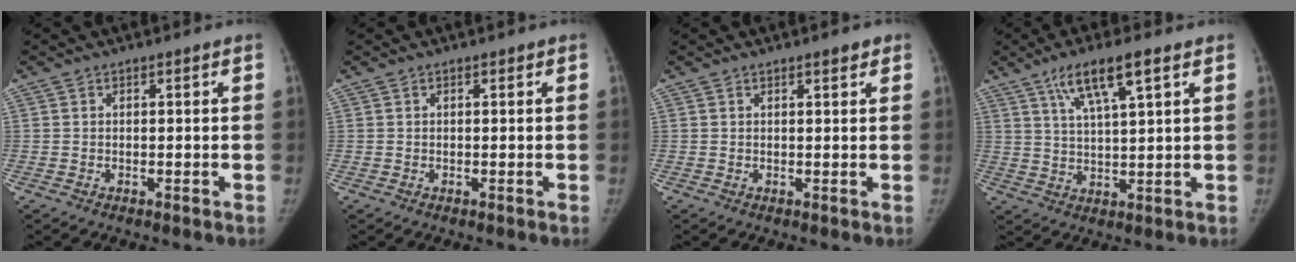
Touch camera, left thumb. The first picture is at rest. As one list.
[{"total": 0.0}, {"total": 1.7, "force": [1.1, 0.5, 1.1], "torque": [-0.011, -0.005, 0.014]}, {"total": 9.4, "force": [5.1, 1.8, 7.7], "torque": [-0.142, -0.012, 0.095]}]